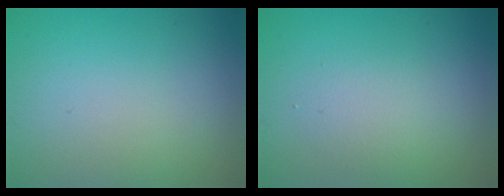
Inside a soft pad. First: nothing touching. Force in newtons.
{"total": 1.8, "press": 1.8, "slide": 0.0}